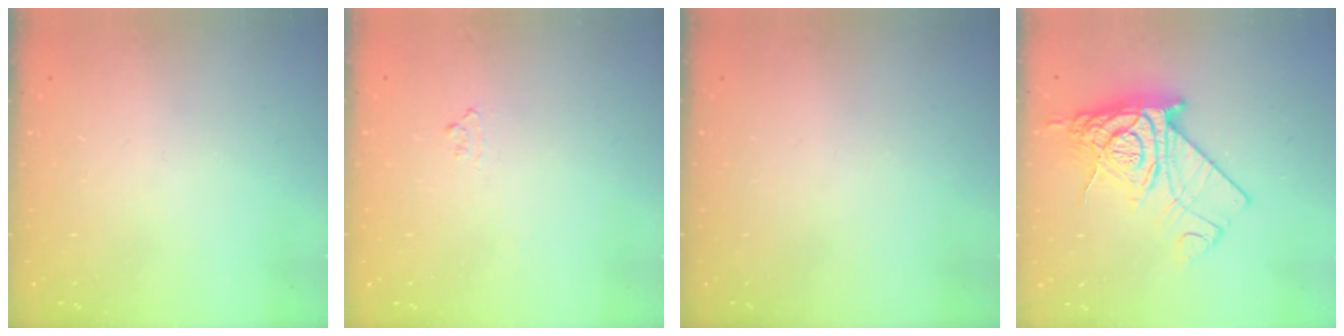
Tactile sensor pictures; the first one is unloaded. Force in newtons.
{"total": 4.6, "press": 4.5, "slide": 0.5}
{"total": 0.0}
{"total": 16.9, "press": 16.8, "slide": 1.7}